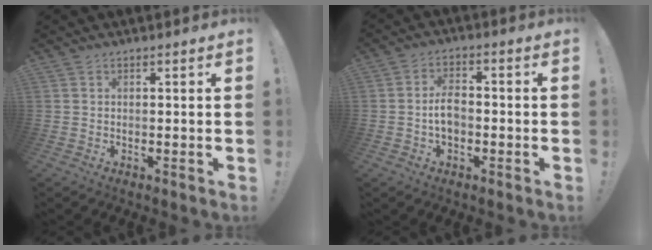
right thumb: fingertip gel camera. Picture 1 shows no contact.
{"total": 5.7, "force": [-1.3, 3.4, 4.4], "torque": [-0.086, 0.006, -0.025]}